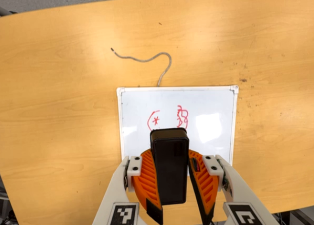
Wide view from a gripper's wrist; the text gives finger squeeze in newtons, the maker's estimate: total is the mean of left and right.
{"total": 10.1, "left": 9.7, "right": 10.6}